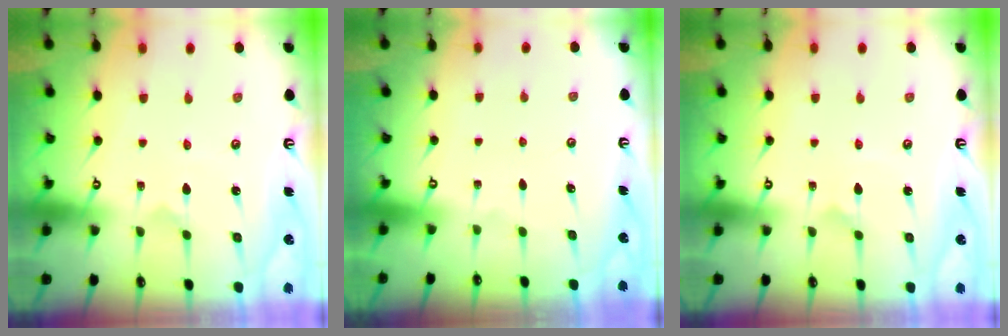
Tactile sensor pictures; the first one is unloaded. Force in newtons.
{"total": 0.0}
{"total": 0.9, "press": 0.9, "slide": 0.0}